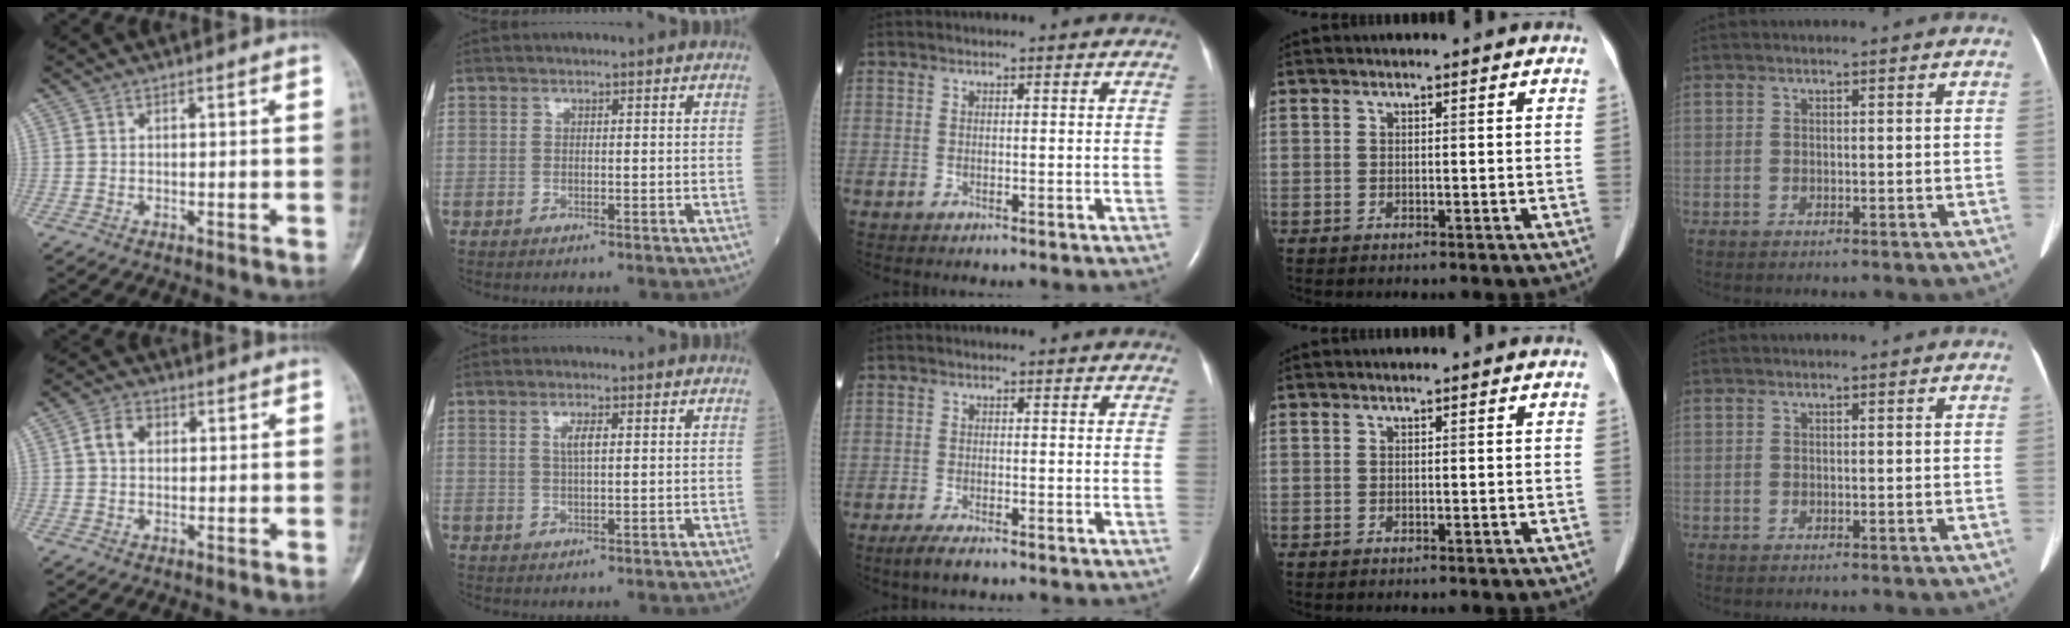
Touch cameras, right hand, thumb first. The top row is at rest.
{"thumb": {"total": 4.1, "force": [0.8, 3.0, 2.6], "torque": [-0.043, 0.011, 0.011]}, "index": {"total": 2.4, "force": [0.8, 0.4, 2.3], "torque": [-0.046, 0.001, 0.014]}, "middle": {"total": 3.1, "force": [-2.2, 0.6, 2.1], "torque": [-0.047, -0.008, -0.039]}}